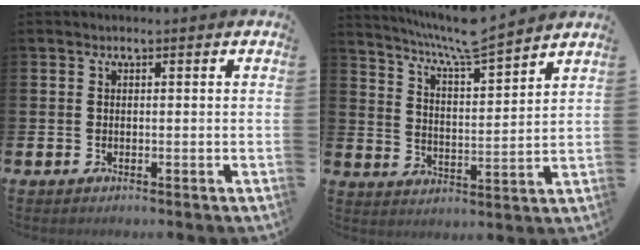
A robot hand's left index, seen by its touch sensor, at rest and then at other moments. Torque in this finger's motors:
{"motor_torque": [0.90, -1.24, 0.46, 0.11]}